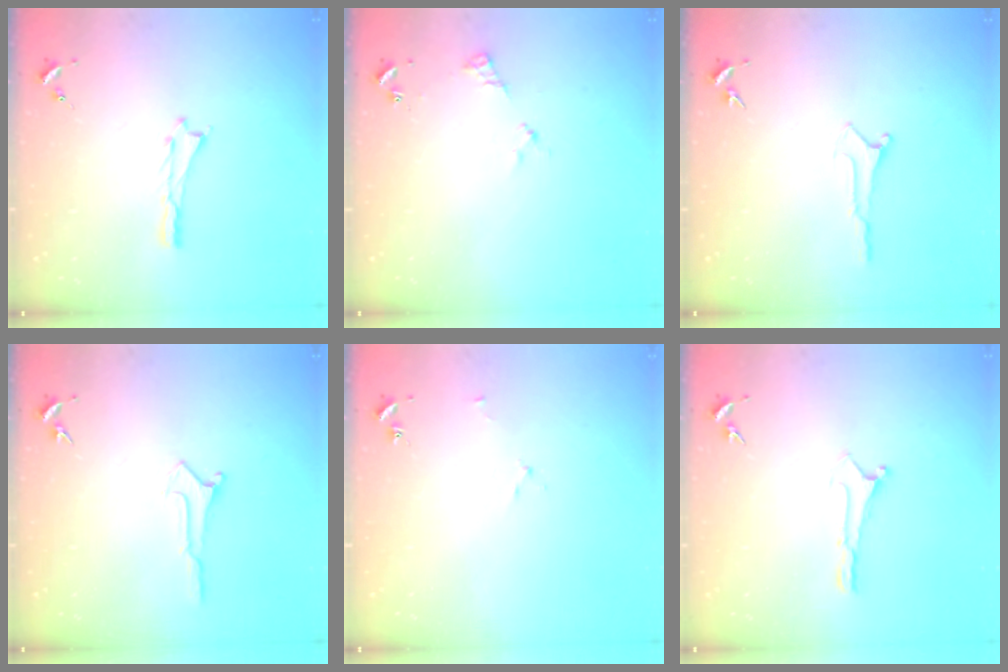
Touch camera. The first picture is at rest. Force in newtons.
{"total": 2.5, "press": 2.5, "slide": 0.3}
{"total": 0.0}
{"total": 0.0}
{"total": 1.9, "press": 1.9, "slide": 0.3}
{"total": 0.0}